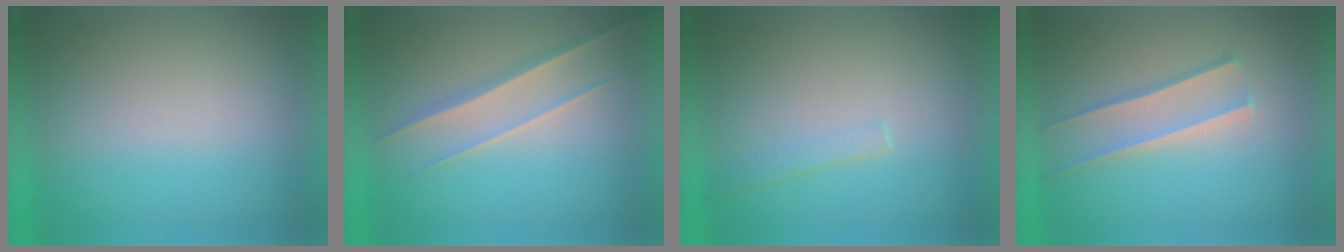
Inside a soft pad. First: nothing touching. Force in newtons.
{"total": 1.5}
{"total": 1.1}
{"total": 1.7}